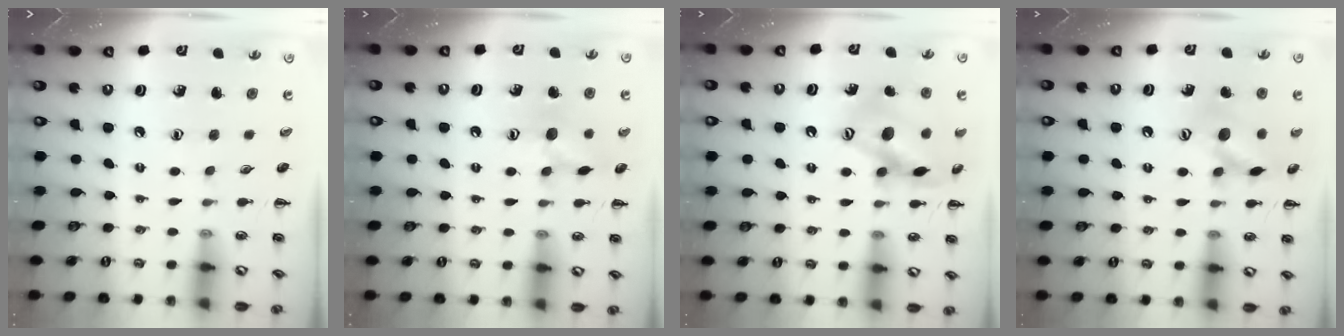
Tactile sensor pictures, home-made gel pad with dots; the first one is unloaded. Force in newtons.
{"total": 9.1, "press": 9.1, "slide": 0.4}
{"total": 14.8, "press": 14.7, "slide": 0.8}
{"total": 12.4, "press": 12.4, "slide": 0.8}